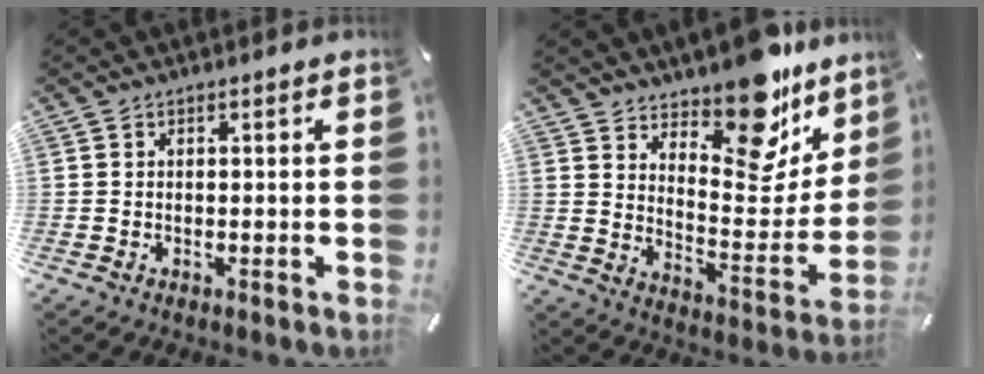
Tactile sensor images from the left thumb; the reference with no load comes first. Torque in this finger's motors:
{"motor_torque": [2.45, 0.39, 1.64, -1.13, 0.04]}